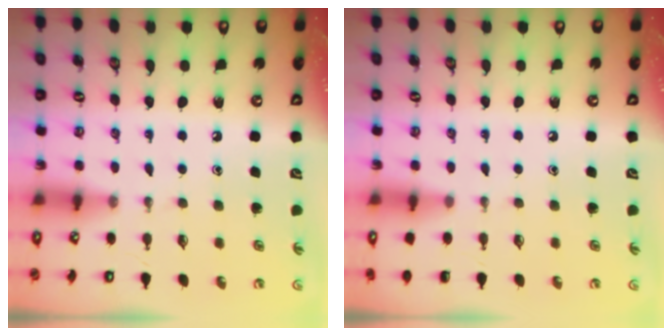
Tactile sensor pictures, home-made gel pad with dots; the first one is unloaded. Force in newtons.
{"total": 0.0}